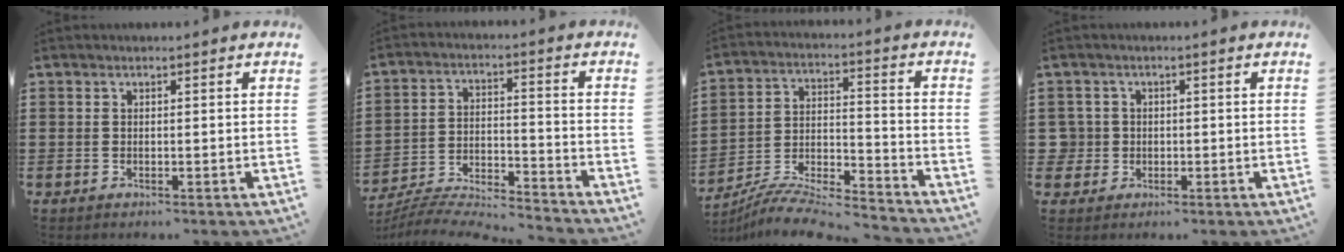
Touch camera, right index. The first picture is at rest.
{"total": 6.3, "force": [-6.2, 0.3, 1.2], "torque": [-0.036, -0.005, -0.129]}
{"total": 8.3, "force": [-7.9, 0.8, 2.3], "torque": [-0.051, 0.001, -0.161]}
{"total": 2.6, "force": [-0.3, 2.6, 0.3], "torque": [-0.027, 0.004, -0.012]}